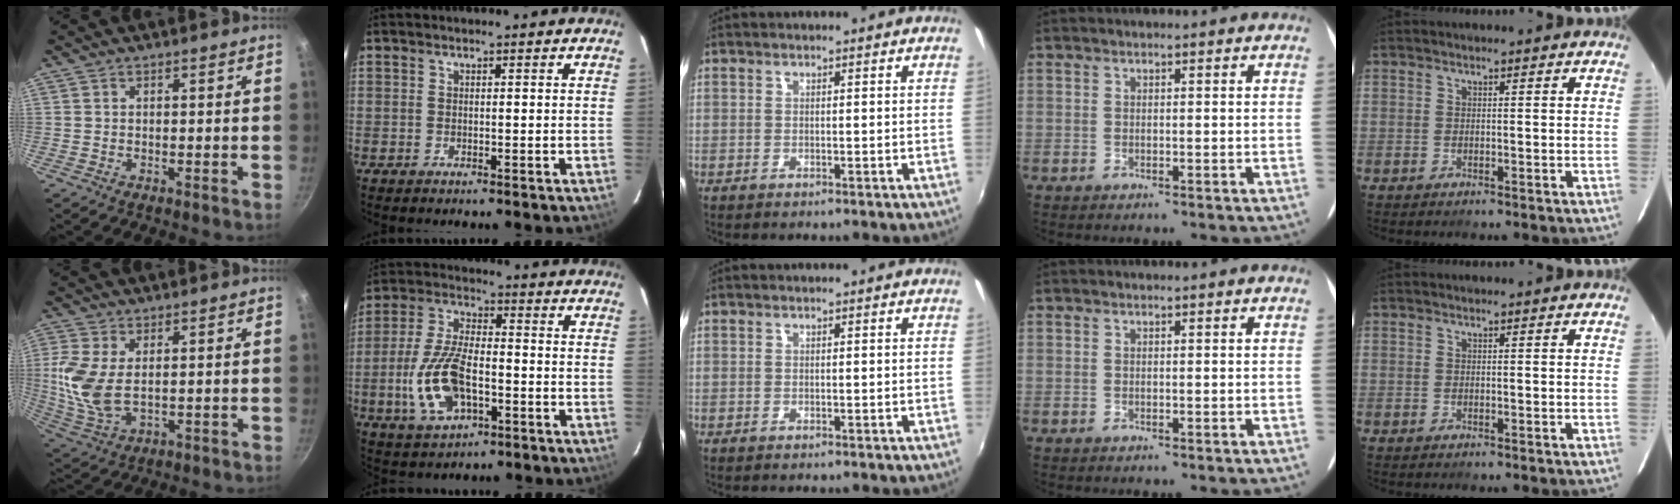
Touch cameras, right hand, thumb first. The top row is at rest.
{"thumb": {"total": 10.3, "force": [1.4, 5.8, 8.4], "torque": [-0.182, -0.007, 0.035]}, "index": {"total": 13.6, "force": [-4.1, 6.5, 11.2], "torque": [-0.246, -0.001, -0.072]}}